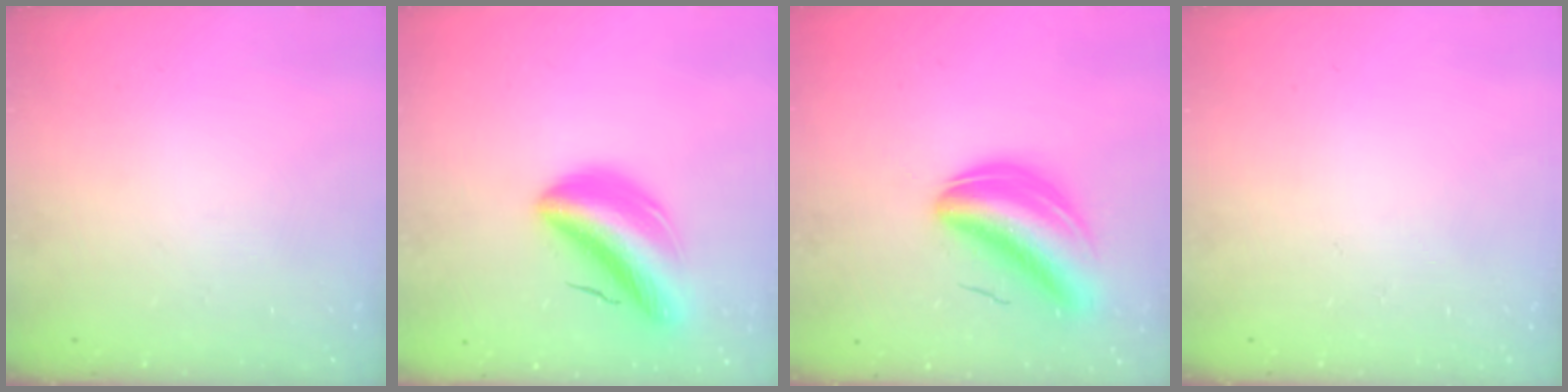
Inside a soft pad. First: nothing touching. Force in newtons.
{"total": 10.6, "press": 10.1, "slide": 3.1}
{"total": 9.7, "press": 9.2, "slide": 3.2}
{"total": 0.0}